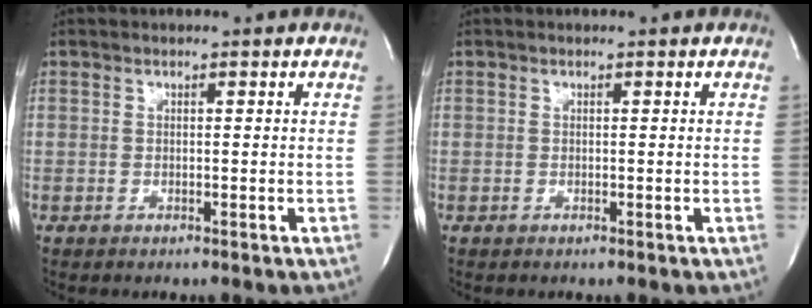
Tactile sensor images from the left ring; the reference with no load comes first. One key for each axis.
{"total": 0.0}